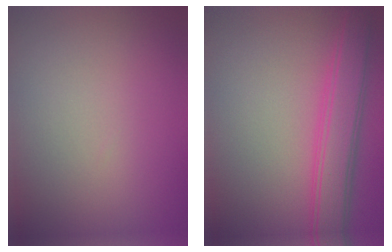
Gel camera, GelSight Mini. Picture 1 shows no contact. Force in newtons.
{"total": 4.6, "press": 4.6, "slide": 0.1}